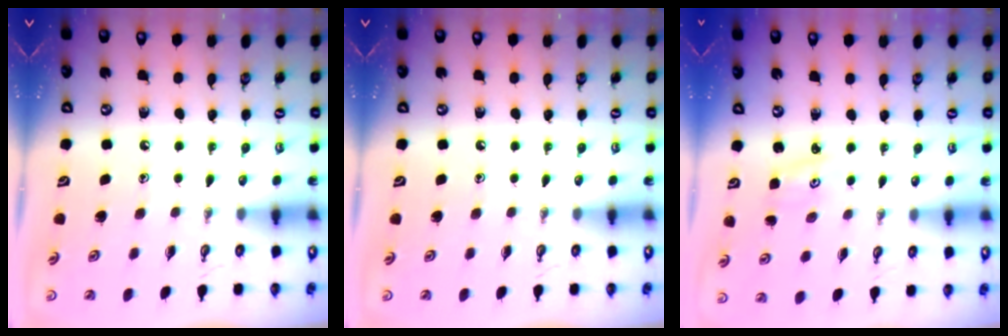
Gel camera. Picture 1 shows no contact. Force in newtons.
{"total": 0.0}
{"total": 1.3, "press": 1.2, "slide": 0.2}